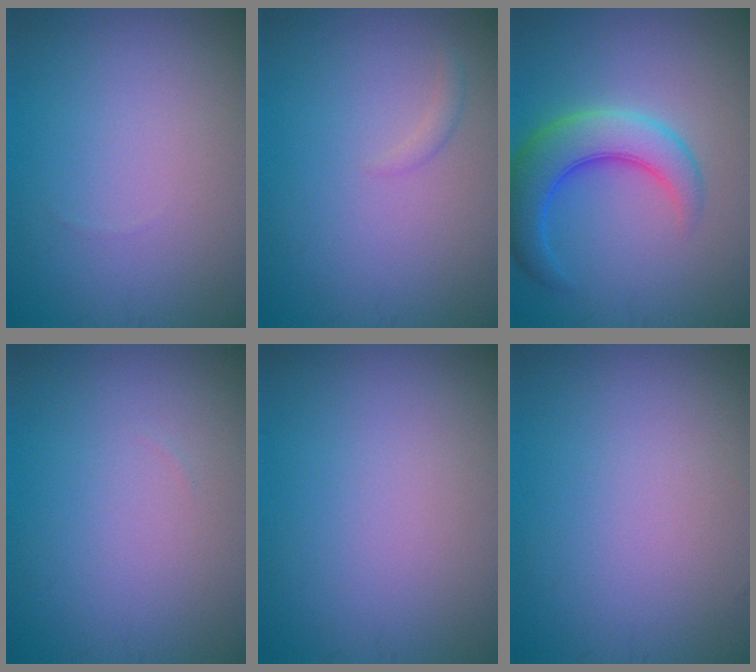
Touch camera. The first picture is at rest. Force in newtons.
{"total": 0.7, "press": 0.7, "slide": 0.1}
{"total": 5.8, "press": 5.8, "slide": 0.3}
{"total": 0.0}
{"total": 0.0}
{"total": 0.0}